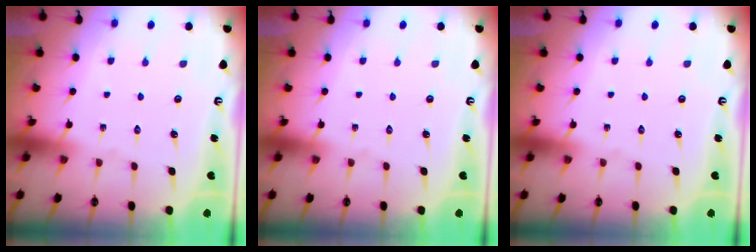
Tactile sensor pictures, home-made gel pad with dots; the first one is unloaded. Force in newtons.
{"total": 0.0}
{"total": 0.0}